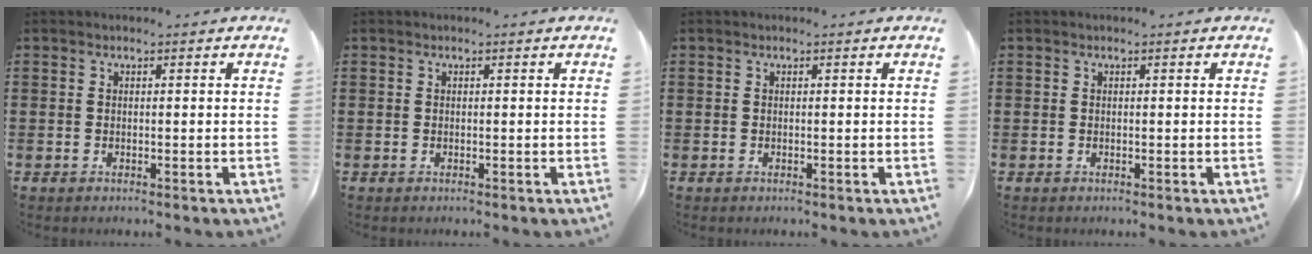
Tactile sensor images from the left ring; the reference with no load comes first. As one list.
[{"total": 0.0}, {"total": 0.0}, {"total": 0.0}]